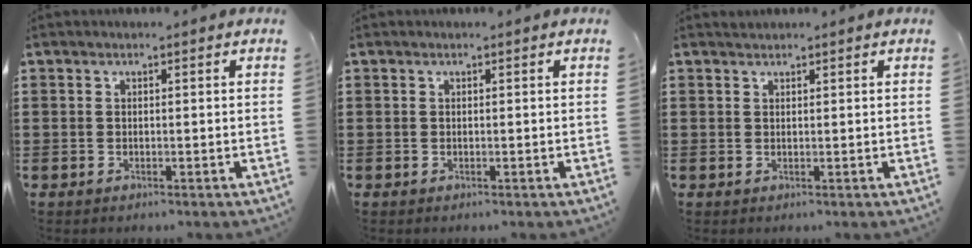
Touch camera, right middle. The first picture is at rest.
{"total": 0.0}
{"total": 0.6, "force": [0.6, 0.2, 0.0], "torque": [-0.002, 0.001, 0.012]}